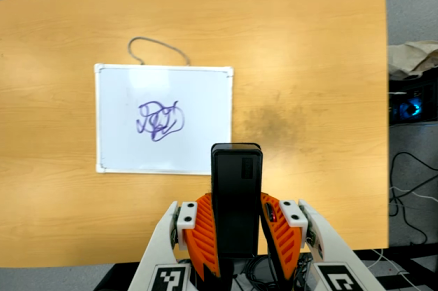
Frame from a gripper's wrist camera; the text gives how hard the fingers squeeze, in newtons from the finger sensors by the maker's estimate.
{"total": 4.2, "left": 2.8, "right": 5.7}